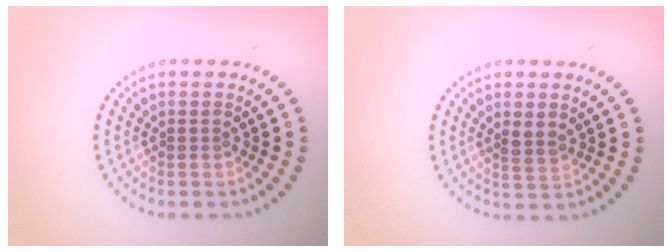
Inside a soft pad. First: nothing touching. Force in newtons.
{"total": 1.5, "press": 1.4, "slide": 0.6}